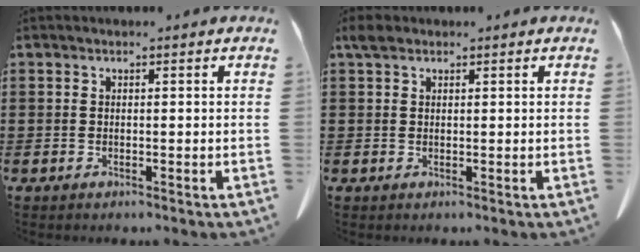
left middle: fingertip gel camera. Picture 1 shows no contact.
{"total": 1.7, "force": [1.2, 1.0, 0.7], "torque": [-0.019, 0.004, 0.024]}